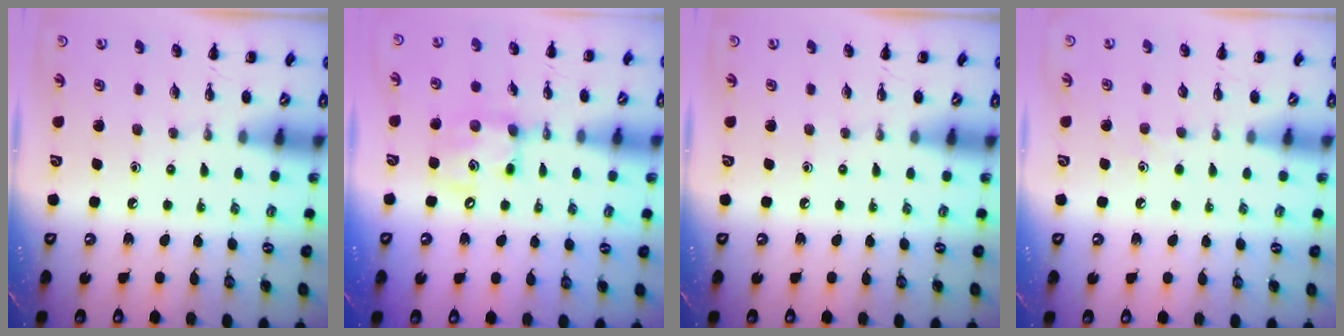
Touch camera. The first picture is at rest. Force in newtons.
{"total": 10.5, "press": 10.4, "slide": 1.6}
{"total": 0.0}
{"total": 3.5, "press": 3.3, "slide": 1.2}